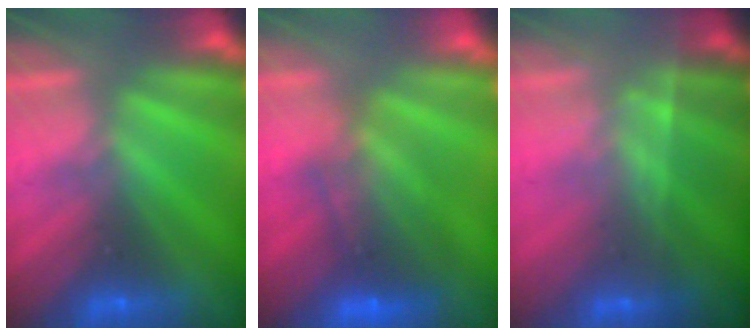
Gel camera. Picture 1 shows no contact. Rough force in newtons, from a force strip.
{"total": 5.9}
{"total": 1.8}